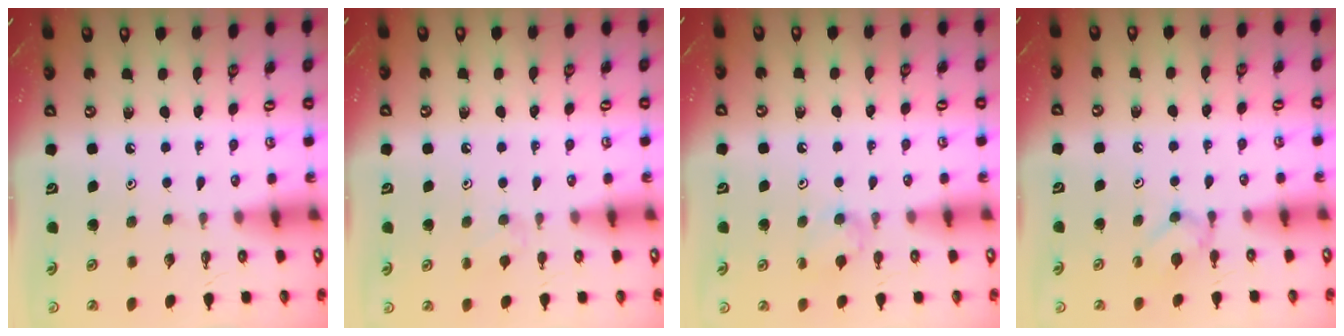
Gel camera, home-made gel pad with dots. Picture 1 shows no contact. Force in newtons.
{"total": 3.5, "press": 3.5, "slide": 0.6}
{"total": 5.8, "press": 5.8, "slide": 0.7}
{"total": 3.0, "press": 2.9, "slide": 0.7}